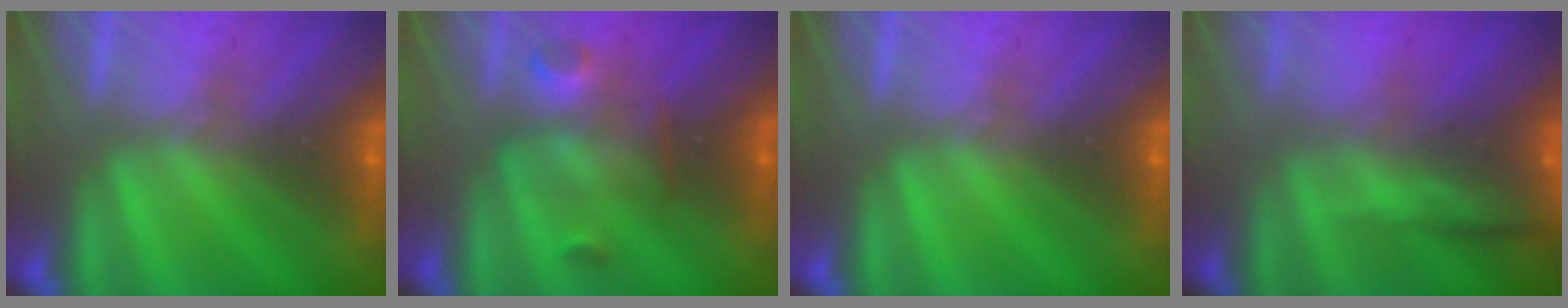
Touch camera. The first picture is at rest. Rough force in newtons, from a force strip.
{"total": 2.9}
{"total": 0.0}
{"total": 8.1}